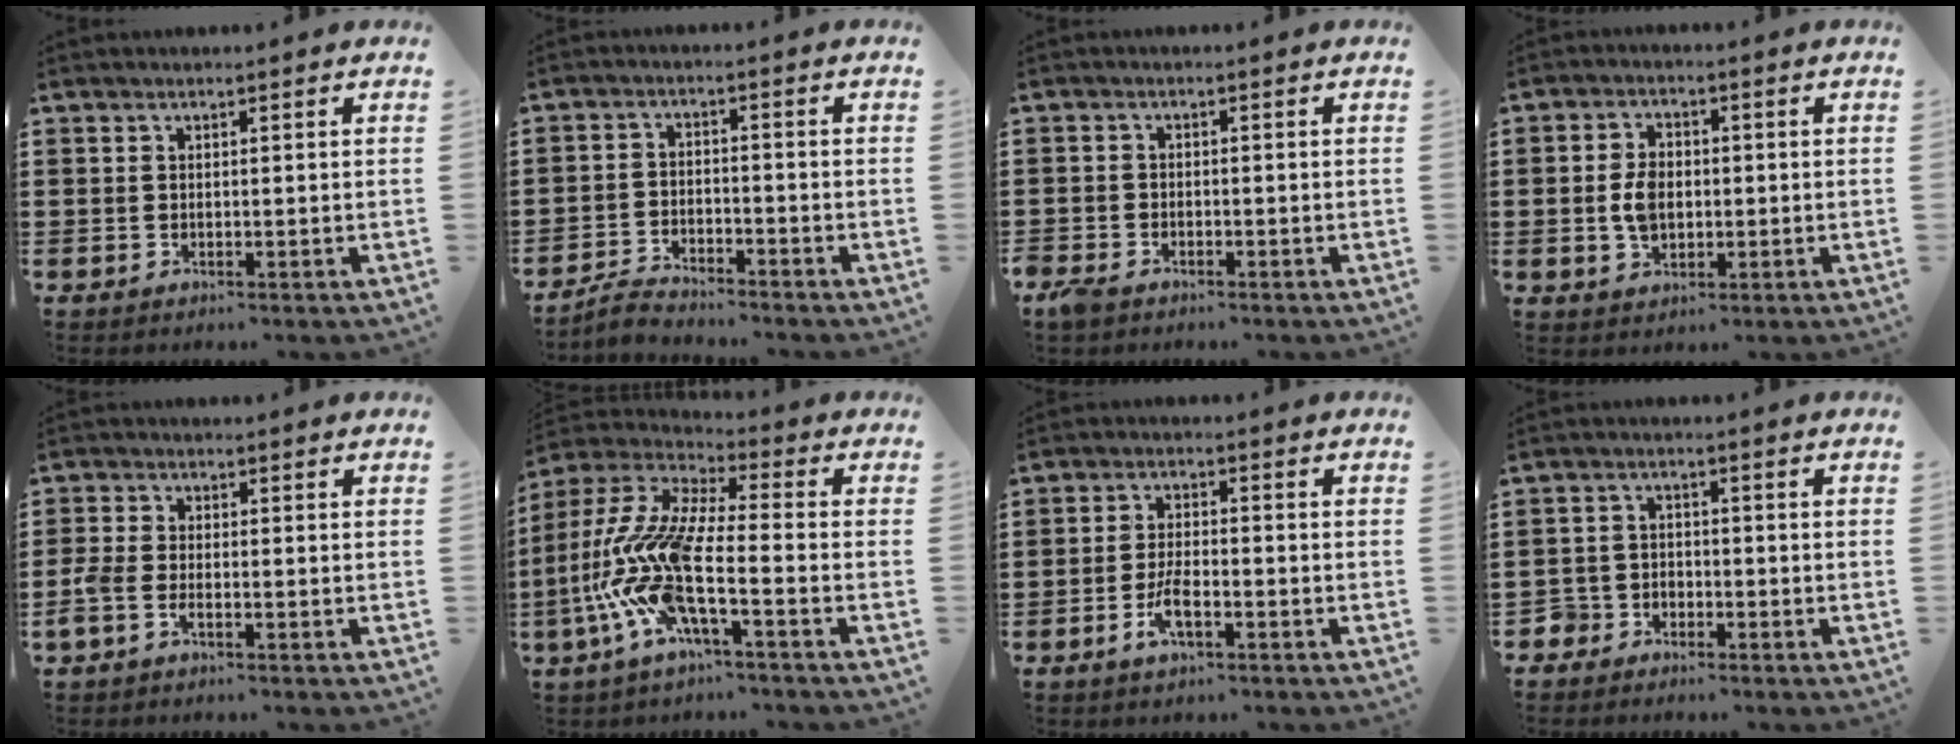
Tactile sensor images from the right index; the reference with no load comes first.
{"total": 3.3, "force": [-3.2, 0.4, 0.1], "torque": [-0.015, 0.006, -0.071]}
{"total": 1.9, "force": [-1.6, 0.8, 0.5], "torque": [-0.020, 0.002, -0.036]}
{"total": 4.7, "force": [-0.3, 3.1, 3.6], "torque": [-0.087, 0.002, -0.010]}
{"total": 2.4, "force": [-1.4, 0.9, 1.8], "torque": [-0.045, -0.002, -0.030]}
{"total": 12.4, "force": [-5.8, 3.1, 10.5], "torque": [-0.261, -0.030, -0.130]}
{"total": 4.4, "force": [-2.1, 1.3, 3.6], "torque": [-0.082, -0.003, -0.044]}
{"total": 2.9, "force": [-2.3, 1.7, 0.0], "torque": [-0.019, 0.000, -0.054]}